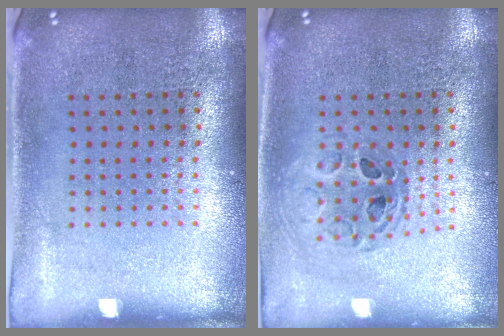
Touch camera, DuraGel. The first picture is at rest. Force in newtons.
{"total": 0.7, "press": 0.7, "slide": 0.1}